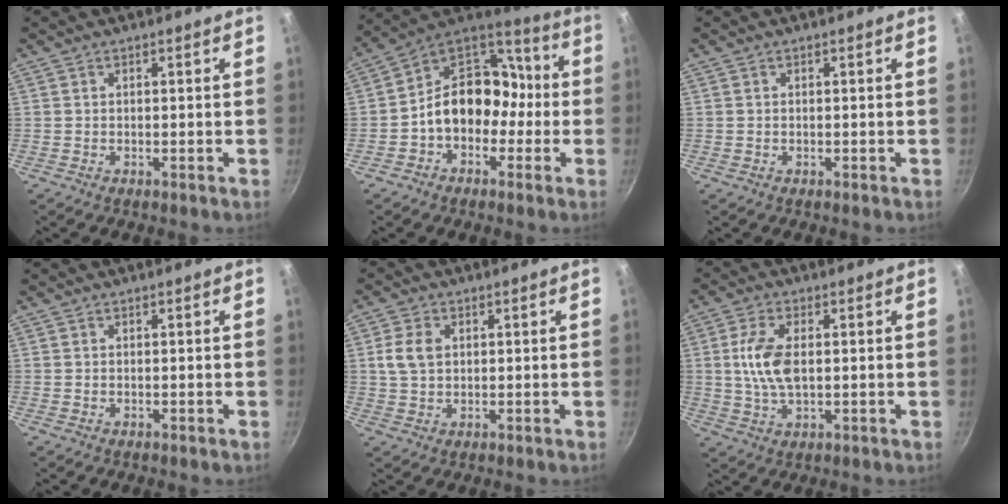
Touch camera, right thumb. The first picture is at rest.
{"total": 15.8, "force": [-2.4, 11.4, 10.6], "torque": [-0.129, 0.053, -0.052]}
{"total": 0.0}
{"total": 0.0}
{"total": 5.3, "force": [1.1, 3.8, 3.7], "torque": [-0.072, 0.002, 0.022]}
{"total": 8.7, "force": [0.8, 4.4, 7.4], "torque": [-0.158, -0.001, 0.017]}